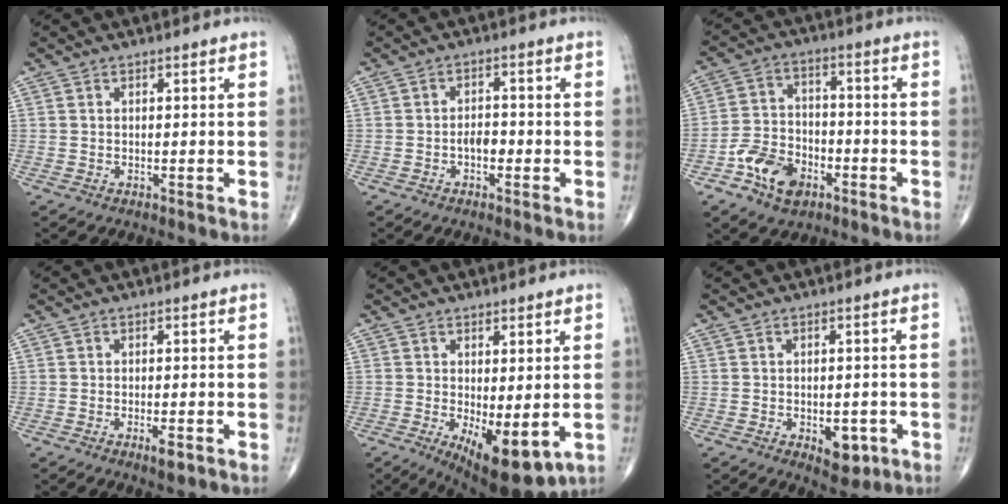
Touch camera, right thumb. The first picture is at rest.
{"total": 3.1, "force": [-1.1, 1.8, 2.3], "torque": [-0.022, 0.012, -0.022]}
{"total": 10.4, "force": [-5.2, 6.8, 5.9], "torque": [-0.084, 0.029, -0.094]}
{"total": 2.6, "force": [-1.3, 0.8, 2.2], "torque": [-0.032, -0.001, -0.020]}
{"total": 10.7, "force": [-2.9, 4.1, 9.5], "torque": [-0.130, -0.022, -0.029]}
{"total": 5.8, "force": [-2.1, 3.3, 4.3], "torque": [-0.035, 0.006, -0.018]}